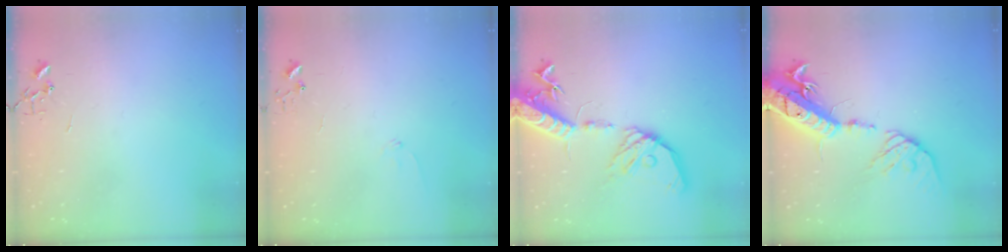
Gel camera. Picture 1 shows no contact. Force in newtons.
{"total": 5.5, "press": 5.5, "slide": 0.6}
{"total": 20.1, "press": 19.7, "slide": 3.7}
{"total": 21.1, "press": 20.7, "slide": 4.1}